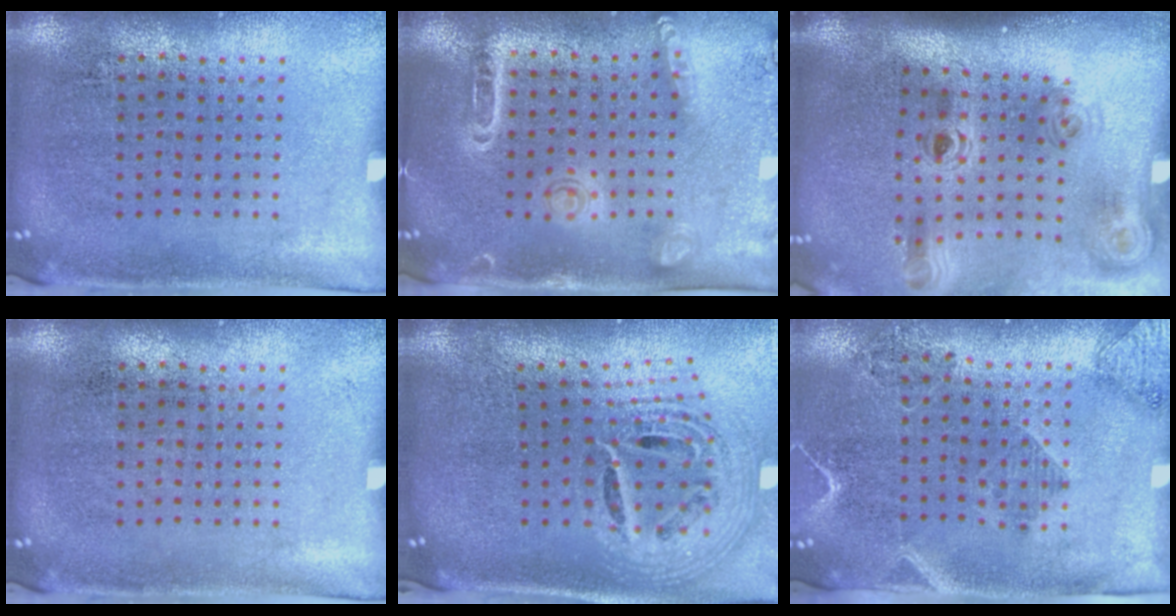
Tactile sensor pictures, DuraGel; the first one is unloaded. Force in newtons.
{"total": 1.5, "press": 1.5, "slide": 0.4}
{"total": 1.8, "press": 1.3, "slide": 1.3}
{"total": 0.0}
{"total": 2.3, "press": 1.6, "slide": 1.7}
{"total": 1.9, "press": 1.7, "slide": 0.9}